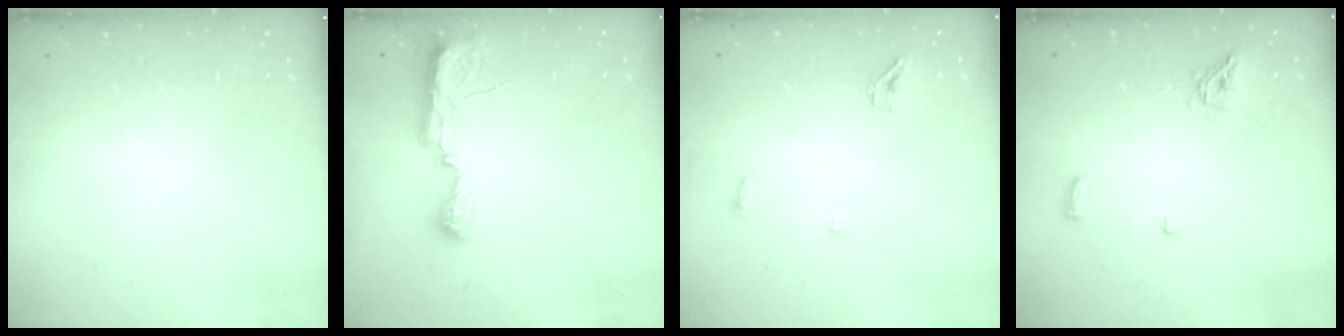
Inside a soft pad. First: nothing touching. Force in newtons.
{"total": 9.8, "press": 8.9, "slide": 4.2}
{"total": 3.4, "press": 3.3, "slide": 1.0}
{"total": 5.8, "press": 5.7, "slide": 0.9}